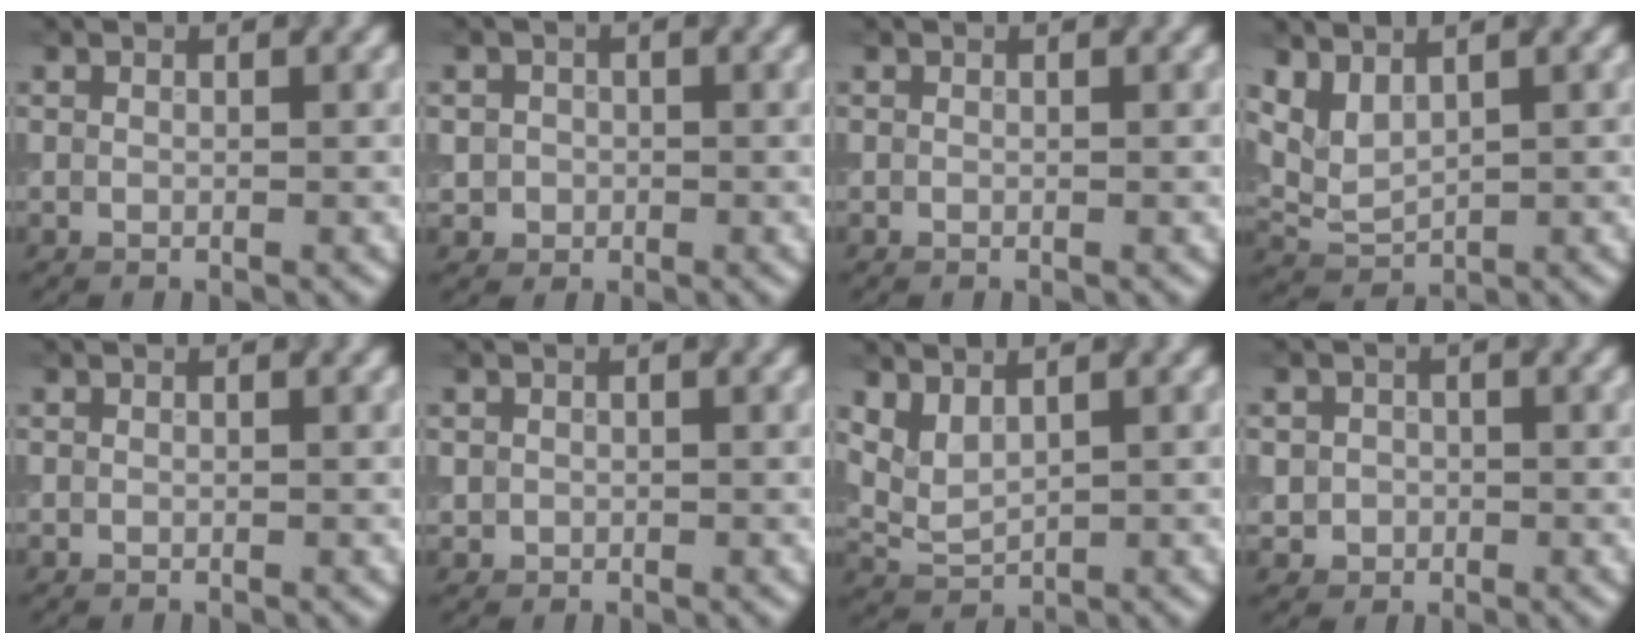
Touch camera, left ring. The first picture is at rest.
{"total": 1.6, "force": [0.0, 1.5, 0.3], "torque": [0.009, -0.004, 0.001]}
{"total": 0.0}
{"total": 2.9, "force": [1.8, 1.4, 1.8], "torque": [-0.046, -0.003, 0.044]}
{"total": 0.0}
{"total": 0.8, "force": [0.1, 0.8, 0.1], "torque": [0.005, -0.004, 0.001]}
{"total": 2.6, "force": [1.6, 1.1, 1.7], "torque": [-0.042, -0.004, 0.039]}
{"total": 1.9, "force": [-0.2, 1.8, 0.5], "torque": [0.004, -0.004, -0.003]}